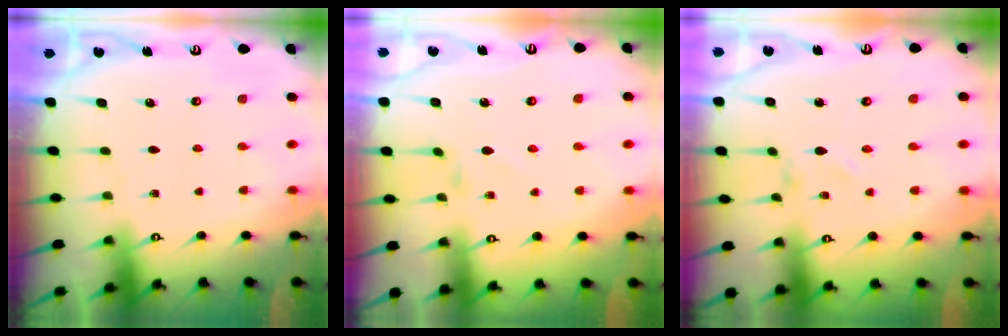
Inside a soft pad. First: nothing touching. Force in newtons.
{"total": 3.0, "press": 2.9, "slide": 0.5}
{"total": 0.0}